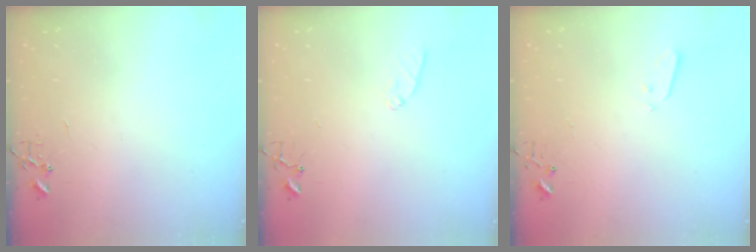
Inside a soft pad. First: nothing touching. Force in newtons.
{"total": 5.7, "press": 5.7, "slide": 0.6}
{"total": 3.1, "press": 3.1, "slide": 0.7}